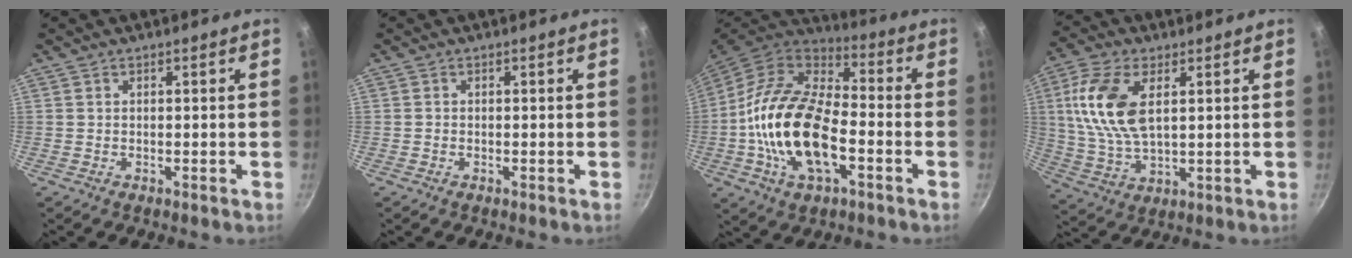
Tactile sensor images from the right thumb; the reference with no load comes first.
{"total": 0.0}
{"total": 21.6, "force": [-4.5, 11.6, 17.7], "torque": [-0.323, 0.031, -0.094]}
{"total": 13.8, "force": [3.5, 7.3, 11.2], "torque": [-0.224, -0.005, 0.069]}